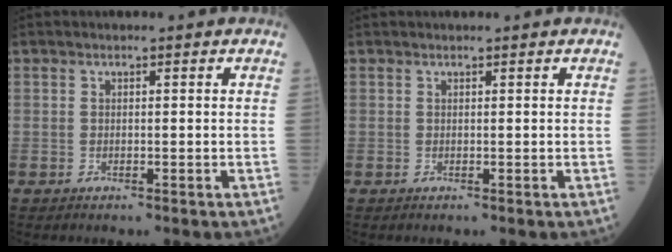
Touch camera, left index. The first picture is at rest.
{"total": 1.0, "force": [1.0, -0.1, 0.3], "torque": [-0.005, 0.014, 0.018]}